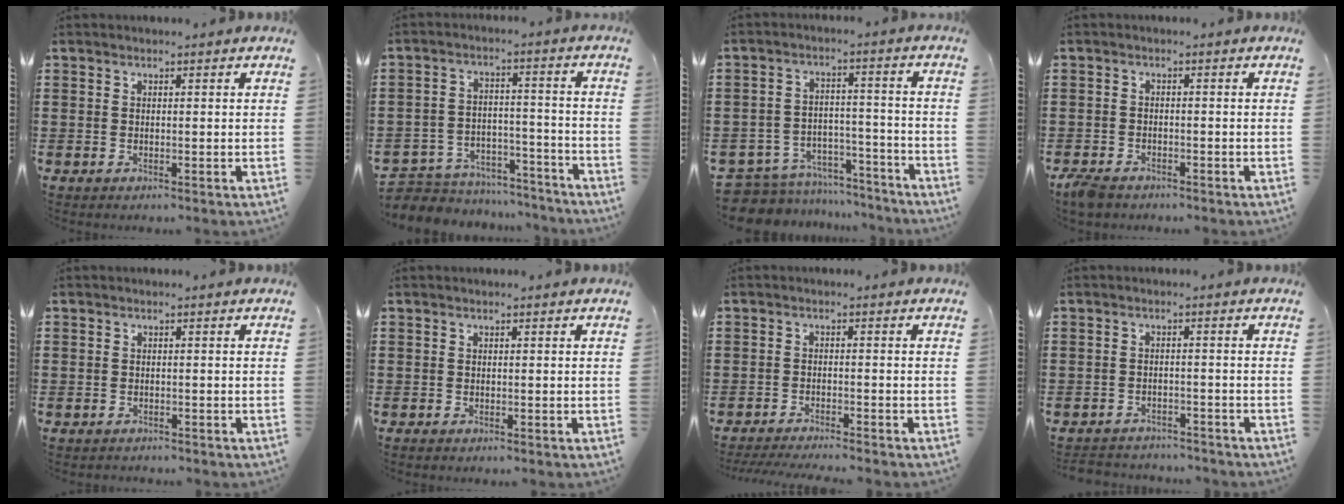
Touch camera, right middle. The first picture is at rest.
{"total": 5.9, "force": [-5.7, 1.5, 0.2], "torque": [-0.011, 0.015, -0.118]}
{"total": 6.8, "force": [-6.5, 1.6, 0.9], "torque": [-0.025, 0.016, -0.133]}
{"total": 2.2, "force": [-1.9, 0.8, 0.7], "torque": [-0.030, -0.002, -0.044]}
{"total": 0.8, "force": [-0.7, 0.3, -0.2], "torque": [0.003, 0.004, -0.018]}
{"total": 0.0}
{"total": 2.6, "force": [-2.5, -0.2, 0.6], "torque": [-0.009, 0.001, -0.052]}
{"total": 2.6, "force": [-2.6, 0.5, 0.0], "torque": [-0.007, 0.000, -0.056]}